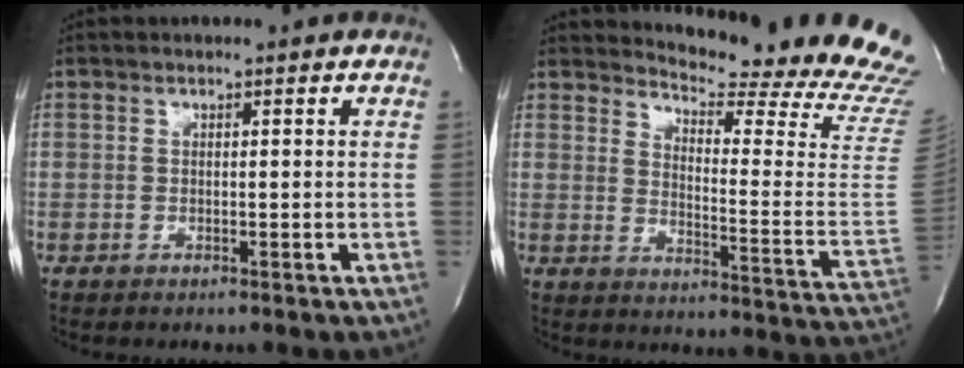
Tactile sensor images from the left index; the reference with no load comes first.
{"total": 22.1, "force": [21.1, 0.3, 6.5], "torque": [-0.102, -0.155, 0.245]}